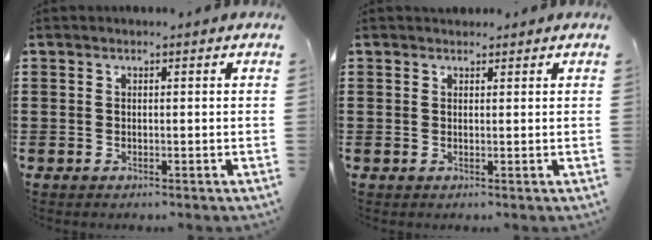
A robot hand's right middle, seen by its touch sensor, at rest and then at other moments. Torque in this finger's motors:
{"motor_torque": [-0.17, -0.17, 0.06, 0.00]}